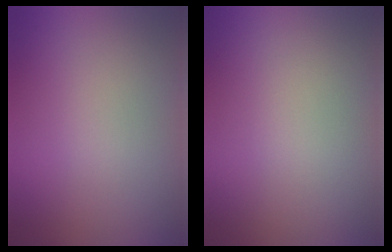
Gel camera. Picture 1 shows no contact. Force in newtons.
{"total": 0.0}